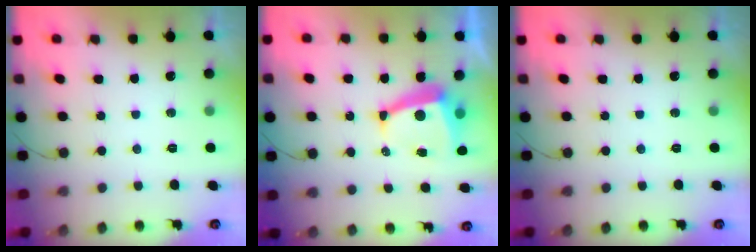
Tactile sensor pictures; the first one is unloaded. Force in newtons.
{"total": 8.0, "press": 8.0, "slide": 1.0}
{"total": 0.0}